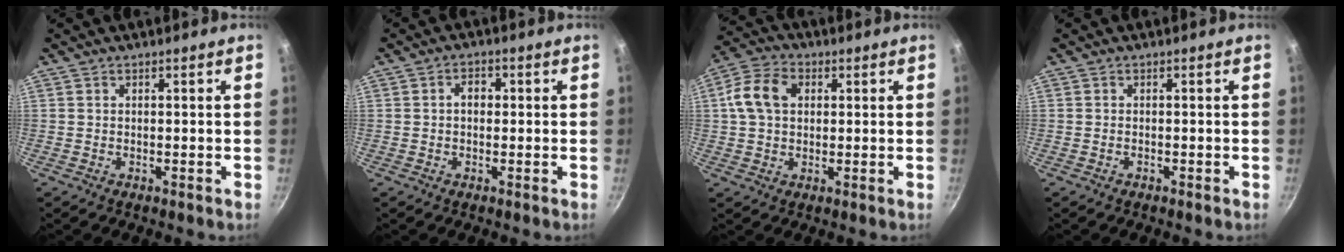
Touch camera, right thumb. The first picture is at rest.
{"total": 2.5, "force": [0.1, 1.8, 1.7], "torque": [-0.019, 0.012, -0.002]}
{"total": 9.0, "force": [1.9, 6.5, 6.0], "torque": [-0.113, 0.018, 0.030]}
{"total": 0.0}